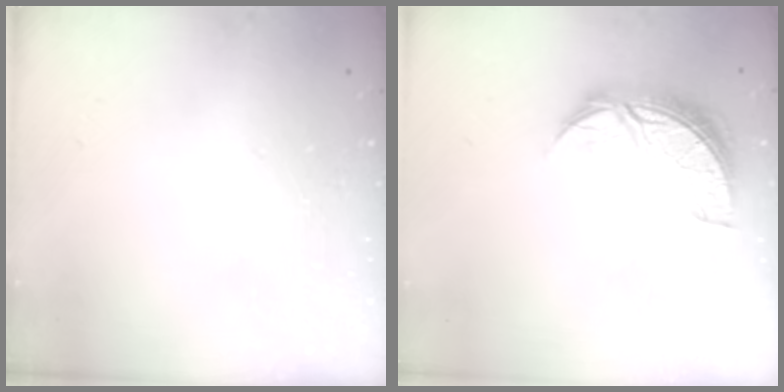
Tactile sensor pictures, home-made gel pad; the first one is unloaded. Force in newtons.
{"total": 8.5, "press": 8.5, "slide": 0.5}